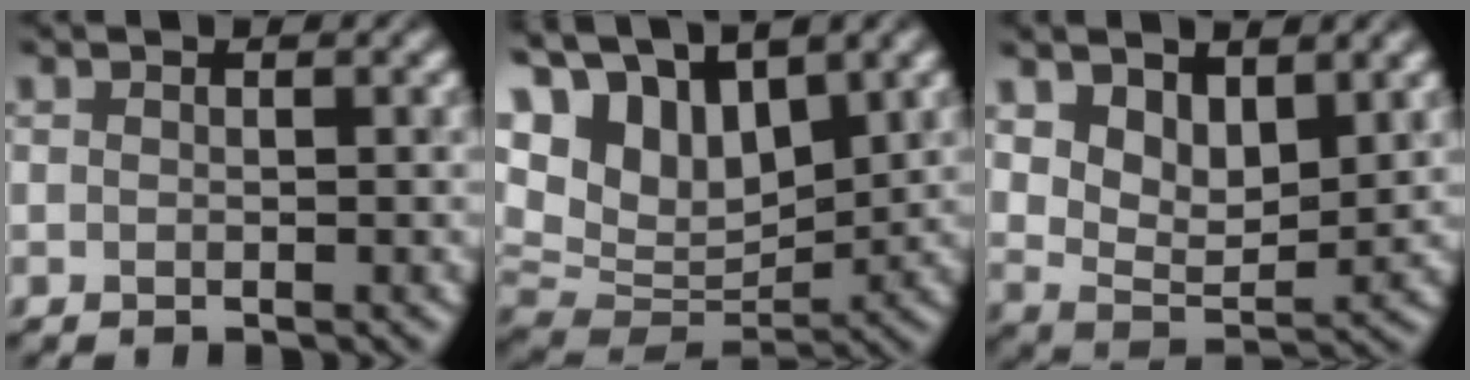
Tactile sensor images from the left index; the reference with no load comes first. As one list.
[{"total": 12.4, "force": [7.2, 6.4, 7.8], "torque": [-0.187, 0.038, 0.123]}, {"total": 5.4, "force": [2.8, 2.6, 3.8], "torque": [-0.075, -0.013, 0.054]}]